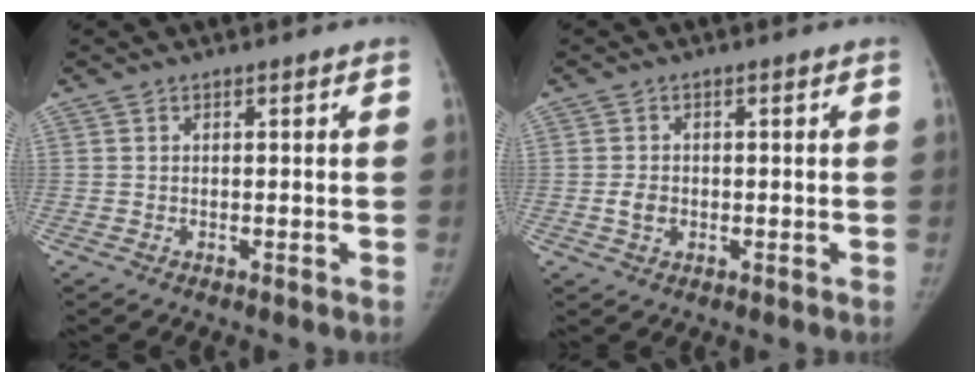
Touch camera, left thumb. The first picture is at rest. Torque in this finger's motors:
{"motor_torque": [-0.24, 0.14, 0.23, -0.16, 0.00]}